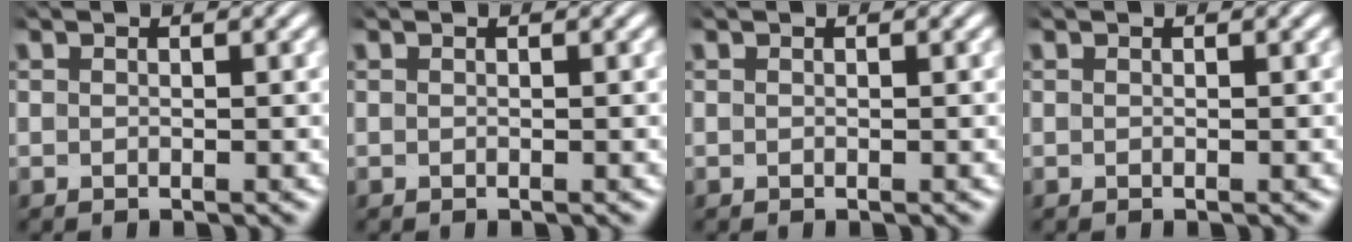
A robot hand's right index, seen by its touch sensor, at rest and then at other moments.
{"total": 0.0}
{"total": 0.0}
{"total": 0.0}